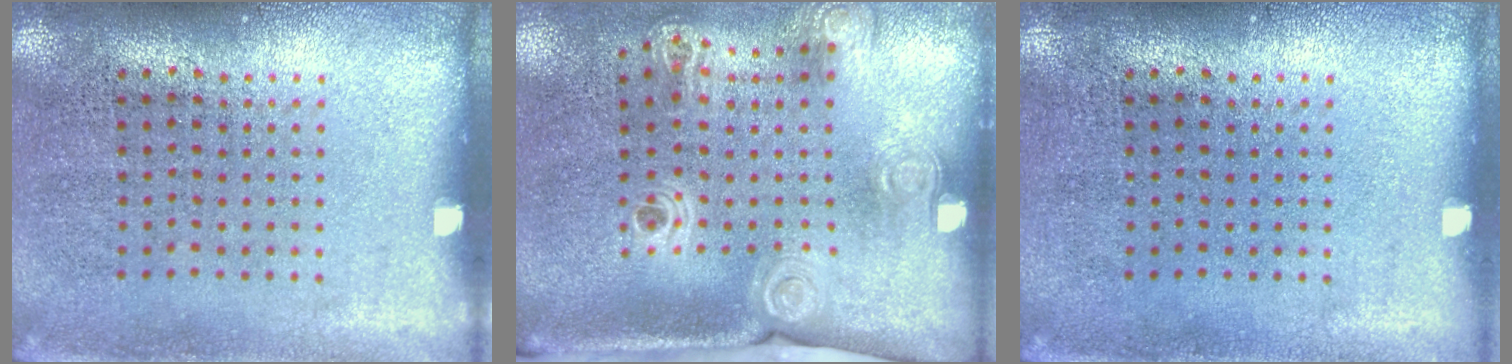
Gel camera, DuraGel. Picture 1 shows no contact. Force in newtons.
{"total": 2.2, "press": 1.6, "slide": 1.6}
{"total": 0.0}